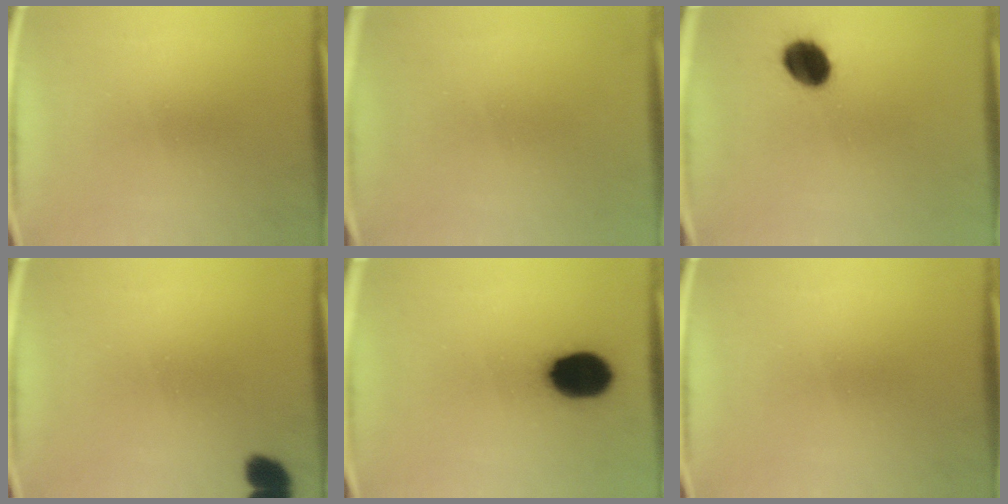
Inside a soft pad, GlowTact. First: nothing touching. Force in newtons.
{"total": 1.1}
{"total": 8.7}
{"total": 4.3}
{"total": 13.8}
{"total": 0.0}